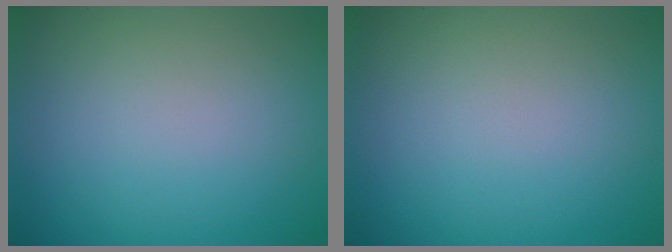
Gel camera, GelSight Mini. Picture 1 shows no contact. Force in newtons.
{"total": 0.0}